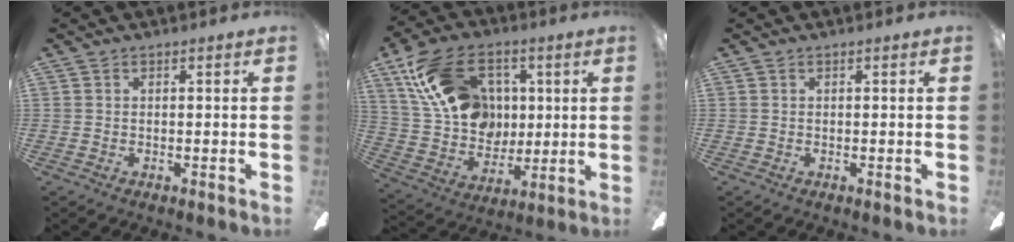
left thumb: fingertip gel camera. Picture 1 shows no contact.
{"total": 21.6, "force": [7.7, 15.4, 13.1], "torque": [-0.241, -0.007, 0.146]}
{"total": 0.0}